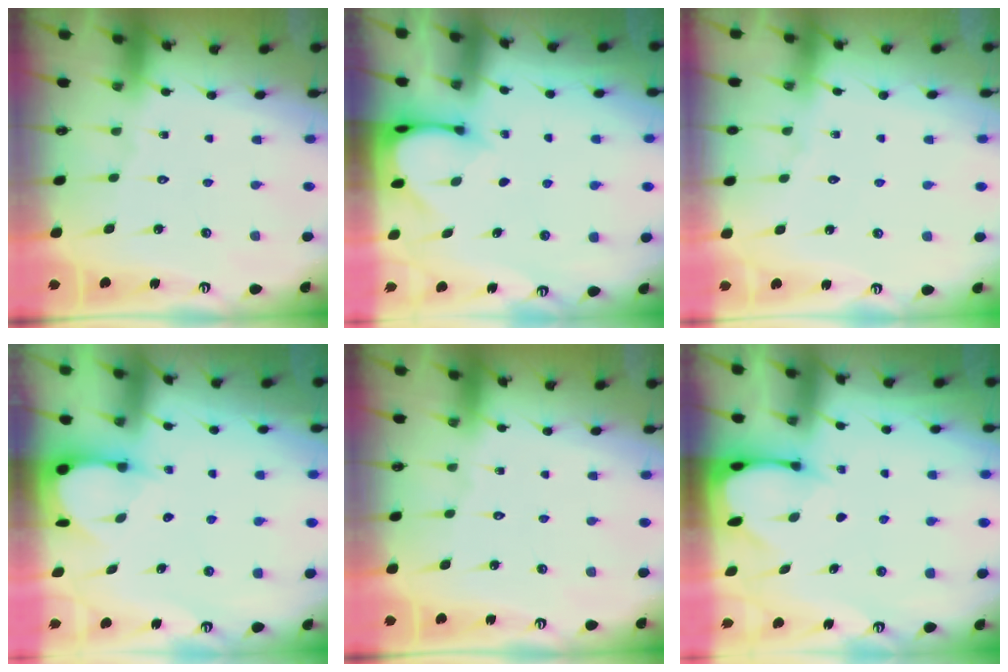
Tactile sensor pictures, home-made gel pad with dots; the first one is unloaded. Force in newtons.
{"total": 3.3, "press": 3.3, "slide": 0.2}
{"total": 3.7, "press": 3.6, "slide": 0.5}
{"total": 3.6, "press": 3.6, "slide": 0.3}
{"total": 0.0}
{"total": 2.5, "press": 2.5, "slide": 0.5}